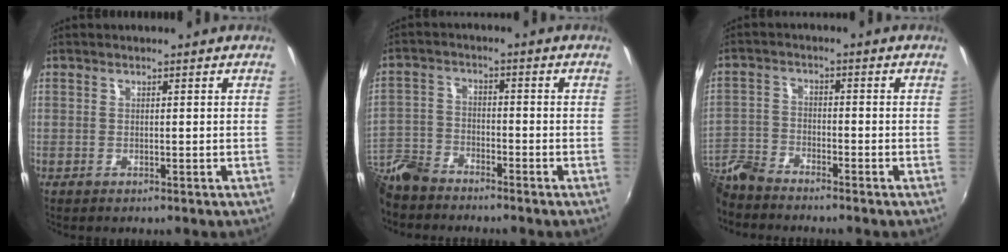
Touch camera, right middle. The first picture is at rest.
{"total": 10.6, "force": [-8.8, 4.4, 3.9], "torque": [-0.104, -0.001, -0.180]}
{"total": 8.4, "force": [-7.6, 2.4, 2.7], "torque": [-0.071, -0.002, -0.161]}